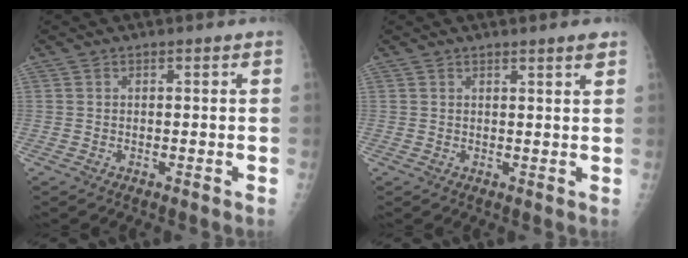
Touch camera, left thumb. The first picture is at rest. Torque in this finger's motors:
{"motor_torque": [-0.14, -0.23, -0.20, 0.15, 0.08]}